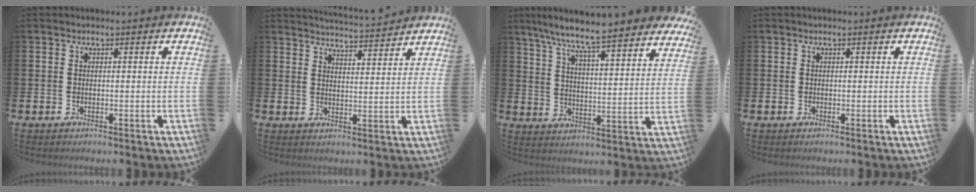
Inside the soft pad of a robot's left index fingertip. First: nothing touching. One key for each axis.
{"total": 4.5, "fx": 4.4, "fy": -0.3, "fz": 0.0, "tx": -0.004, "ty": -0.038, "tz": 0.077}
{"total": 8.1, "fx": 7.7, "fy": 0.1, "fz": 2.6, "tx": -0.074, "ty": -0.066, "tz": 0.129}
{"total": 0.0}